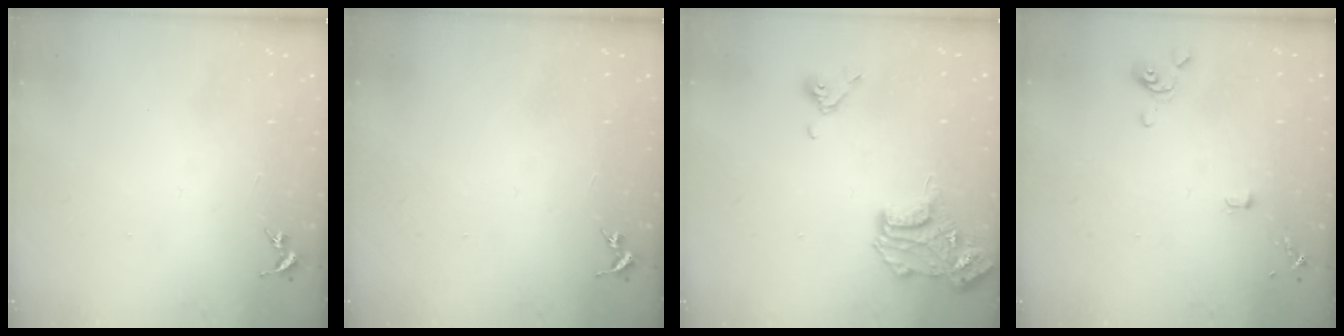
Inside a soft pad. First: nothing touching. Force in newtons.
{"total": 0.0}
{"total": 14.9, "press": 14.8, "slide": 1.2}
{"total": 4.0, "press": 4.0, "slide": 0.8}